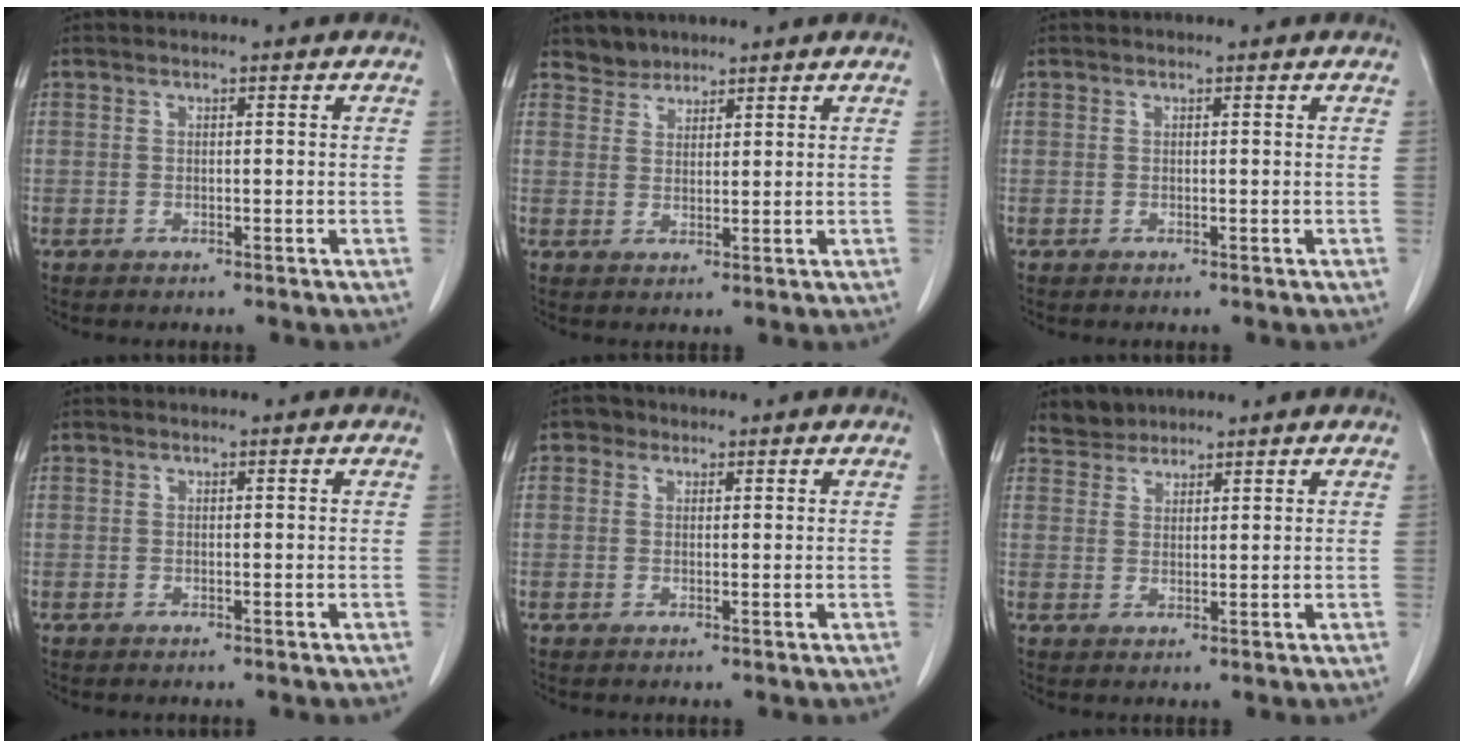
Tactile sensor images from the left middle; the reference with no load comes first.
{"total": 2.7, "force": [2.4, 1.2, -0.4], "torque": [0.006, 0.003, 0.039]}
{"total": 0.0}
{"total": 0.0}
{"total": 1.5, "force": [0.8, 1.2, 0.2], "torque": [-0.001, 0.003, 0.007]}
{"total": 2.7, "force": [2.4, 1.0, -0.4], "torque": [0.003, 0.009, 0.043]}